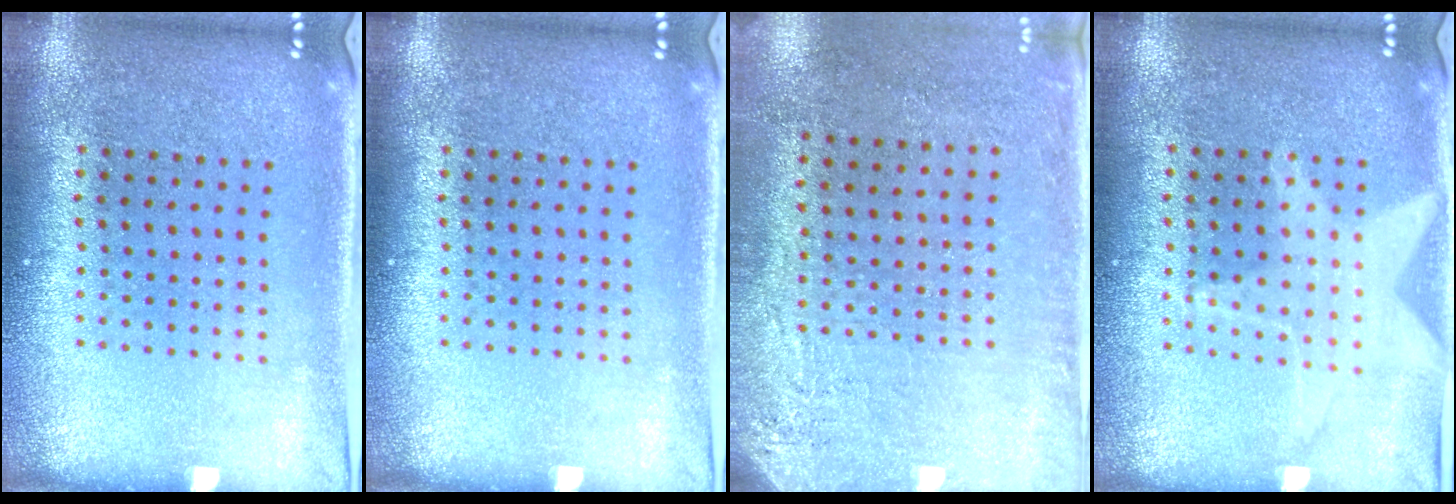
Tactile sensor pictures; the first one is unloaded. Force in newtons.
{"total": 0.0}
{"total": 2.8, "press": 2.3, "slide": 1.5}
{"total": 0.6, "press": 0.5, "slide": 0.2}